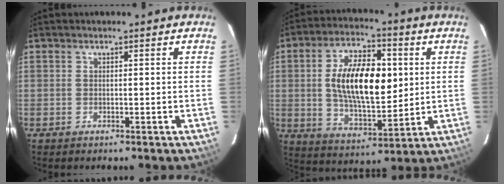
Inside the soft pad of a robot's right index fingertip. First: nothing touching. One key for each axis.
{"total": 16.7, "fx": 2.3, "fy": 8.0, "fz": 14.5, "tx": -0.256, "ty": 0.011, "tz": 0.047}